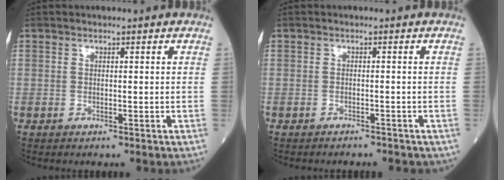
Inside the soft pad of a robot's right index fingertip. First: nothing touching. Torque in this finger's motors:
{"motor_torque": [0.67, -0.85, 0.04, 0.01]}